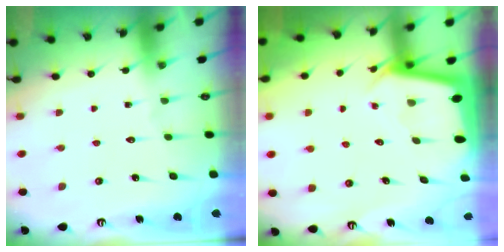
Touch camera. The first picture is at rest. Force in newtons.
{"total": 2.6, "press": 2.6, "slide": 0.4}